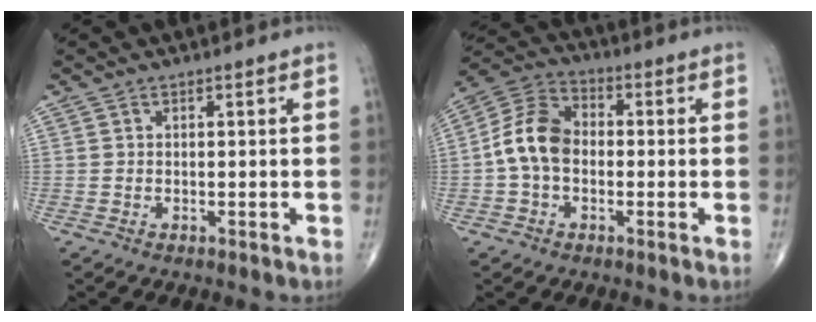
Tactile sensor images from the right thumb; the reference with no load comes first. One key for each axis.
{"total": 10.1, "fx": -0.9, "fy": 7.2, "fz": 7.1, "tx": -0.127, "ty": 0.032, "tz": -0.032}